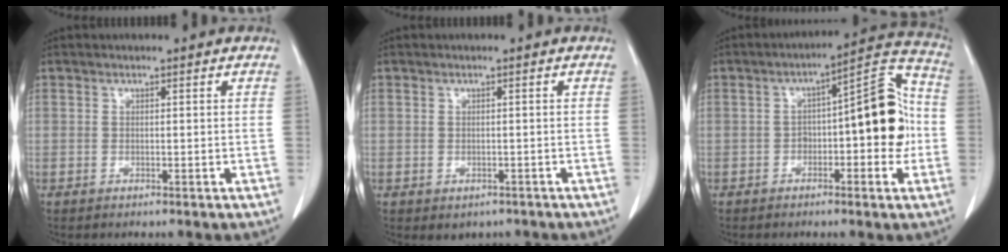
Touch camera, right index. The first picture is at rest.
{"total": 2.2, "force": [-1.3, 1.7, 0.6], "torque": [-0.005, 0.002, -0.010]}
{"total": 12.7, "force": [-1.1, 3.9, 12.0], "torque": [-0.160, 0.044, -0.012]}